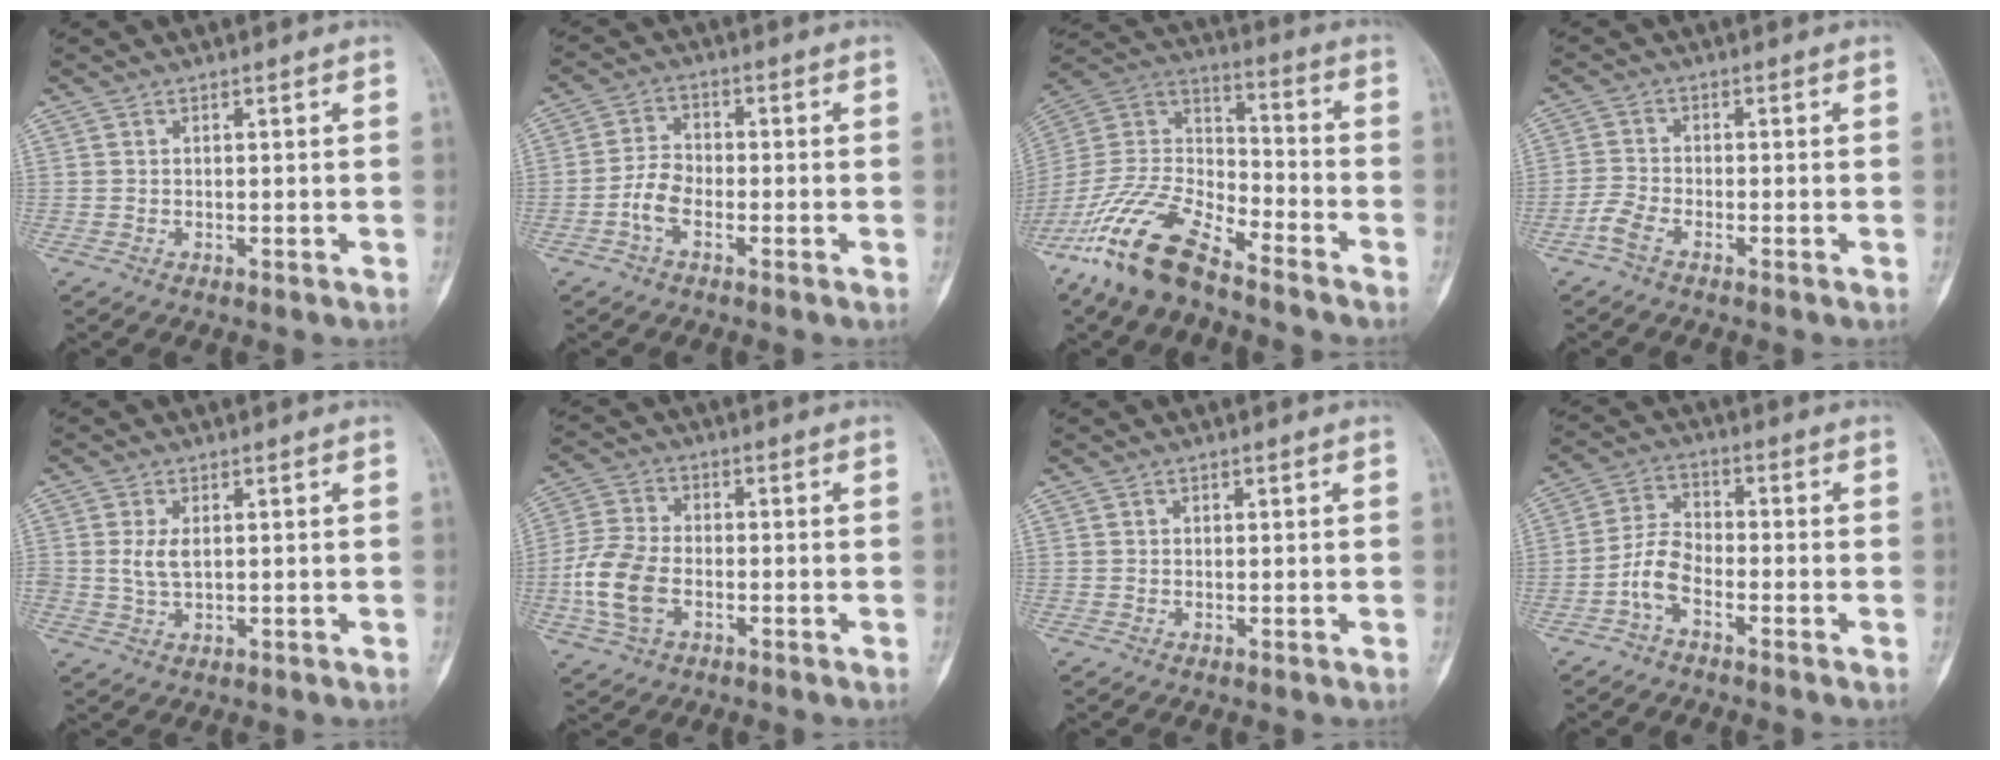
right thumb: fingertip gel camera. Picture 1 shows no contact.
{"total": 5.0, "force": [-2.2, 2.7, 3.5], "torque": [-0.067, 0.018, -0.050]}
{"total": 18.5, "force": [-13.3, 6.6, 11.0], "torque": [-0.219, 0.065, -0.256]}
{"total": 3.4, "force": [-2.3, 1.3, 2.1], "torque": [-0.054, 0.011, -0.052]}
{"total": 3.6, "force": [0.6, 2.0, 2.9], "torque": [-0.061, -0.005, 0.015]}
{"total": 10.3, "force": [-2.8, 6.3, 7.6], "torque": [-0.168, 0.013, -0.058]}
{"total": 0.5, "force": [0.2, 0.5, 0.1], "torque": [0.002, 0.001, 0.002]}
{"total": 6.0, "force": [-3.1, 2.9, 4.3], "torque": [-0.086, 0.028, -0.069]}